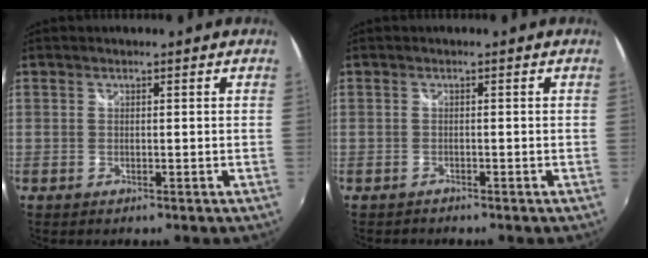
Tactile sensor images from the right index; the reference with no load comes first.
{"total": 0.8, "force": [-0.7, 0.2, -0.1], "torque": [-0.004, 0.000, -0.014]}